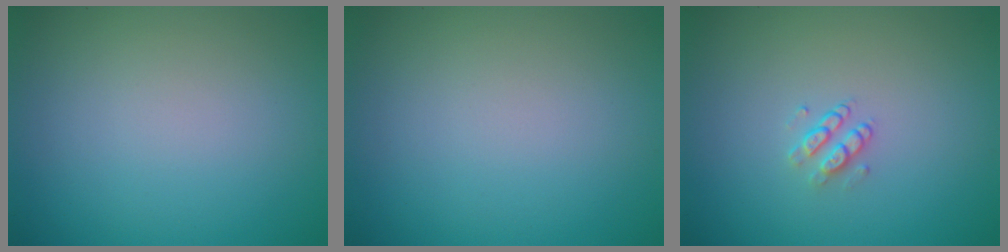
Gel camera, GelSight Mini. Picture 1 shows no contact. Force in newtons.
{"total": 0.0}
{"total": 1.4, "press": 1.0, "slide": 1.0}